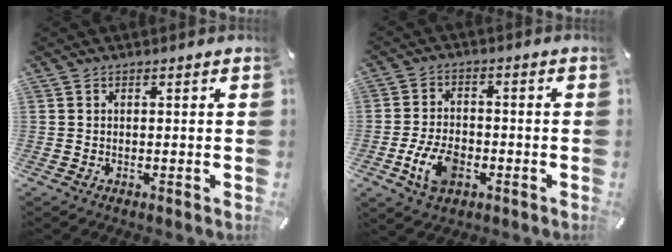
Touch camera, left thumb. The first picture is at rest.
{"total": 9.4, "force": [-3.5, 6.0, 6.3], "torque": [-0.136, 0.010, -0.060]}